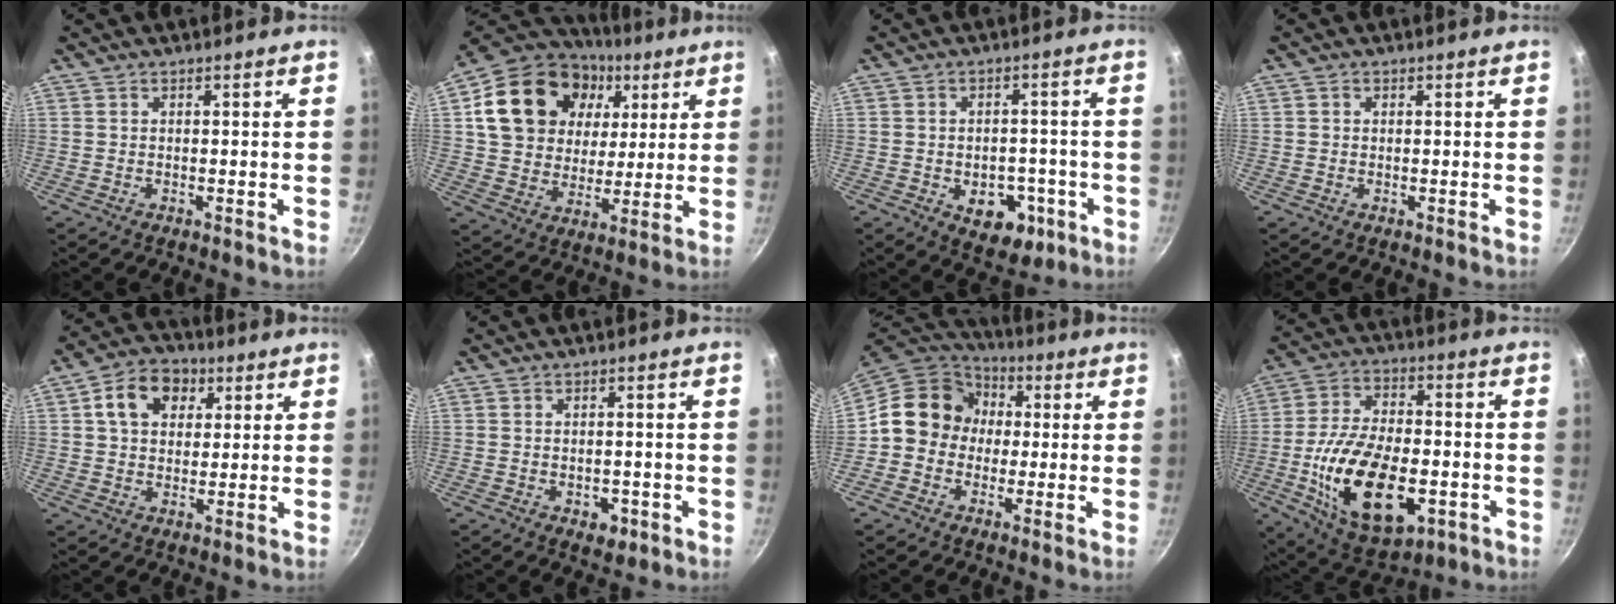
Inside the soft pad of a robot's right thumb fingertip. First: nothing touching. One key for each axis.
{"total": 22.7, "fx": 7.4, "fy": 17.4, "fz": 12.5, "tx": -0.209, "ty": 0.006, "tz": 0.127}
{"total": 9.6, "fx": -3.3, "fy": 6.5, "fz": 6.2, "tx": -0.048, "ty": 0.011, "tz": -0.034}
{"total": 0.7, "fx": 0.2, "fy": 0.7, "fz": 0.2, "tx": -0.001, "ty": 0.002, "tz": 0.001}
{"total": 10.4, "fx": 3.5, "fy": 7.8, "fz": 5.8, "tx": -0.073, "ty": 0.005, "tz": 0.045}
{"total": 3.7, "fx": -1.3, "fy": 2.4, "fz": 2.4, "tx": -0.022, "ty": 0.006, "tz": -0.011}
{"total": 12.5, "fx": 0.6, "fy": 11.2, "fz": 5.4, "tx": -0.047, "ty": 0.030, "tz": -0.010}
{"total": 21.9, "fx": -5.6, "fy": 11.9, "fz": 17.5, "tx": -0.301, "ty": 0.019, "tz": -0.086}